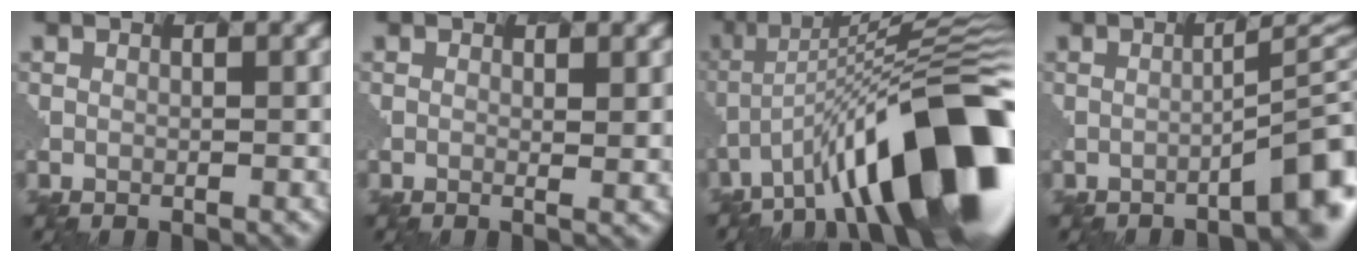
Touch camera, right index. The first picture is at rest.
{"total": 0.7, "force": [0.3, -0.1, 0.7], "torque": [-0.011, 0.001, -0.004]}
{"total": 14.6, "force": [-7.1, 4.3, 12.0], "torque": [-0.168, 0.032, -0.131]}
{"total": 6.7, "force": [-2.1, 1.7, 6.1], "torque": [-0.066, 0.002, -0.036]}